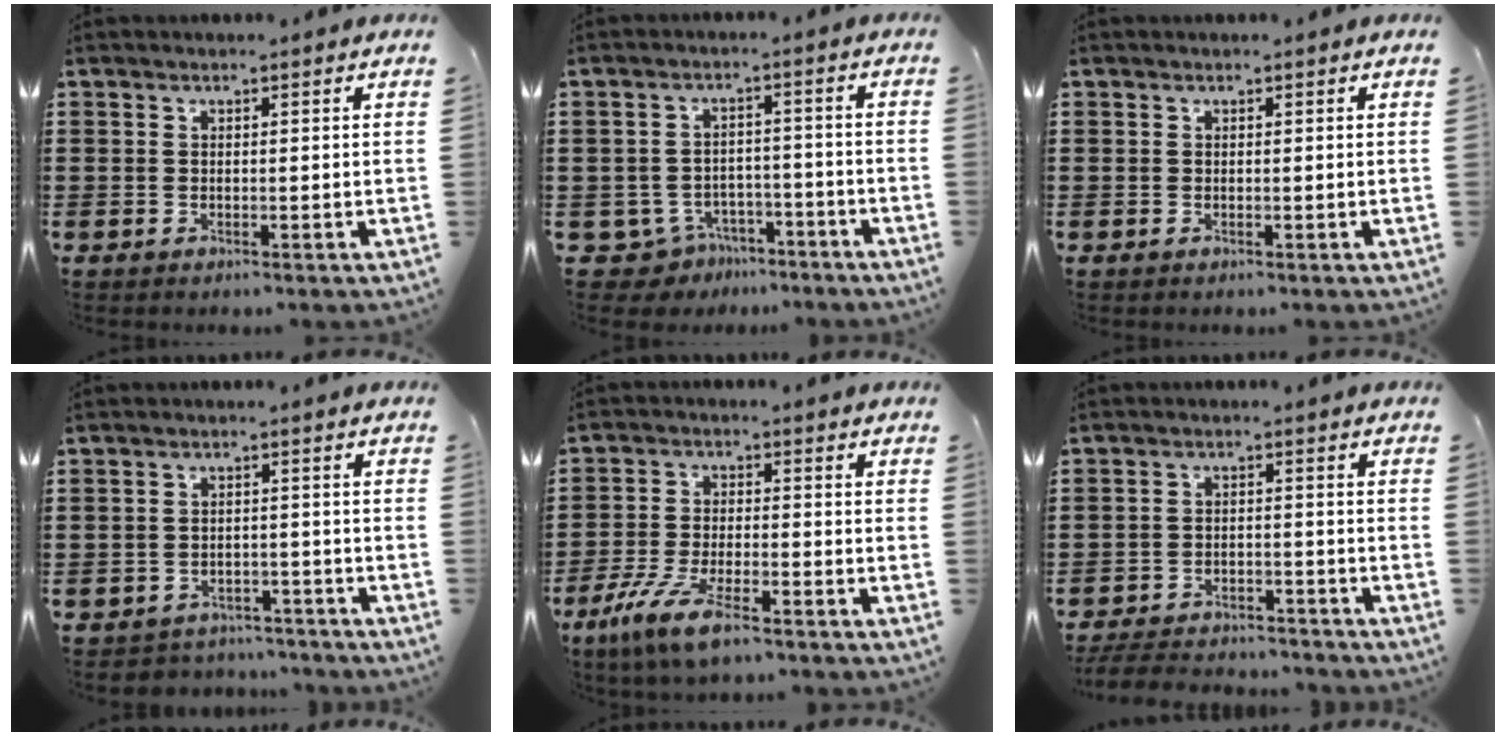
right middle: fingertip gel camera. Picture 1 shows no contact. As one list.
[{"total": 4.7, "force": [-4.1, 2.1, 0.8], "torque": [-0.043, 0.003, -0.089]}, {"total": 0.0}, {"total": 2.9, "force": [-2.8, 0.6, -0.3], "torque": [-0.003, 0.003, -0.063]}, {"total": 7.6, "force": [-5.3, 1.5, 5.2], "torque": [-0.123, -0.009, -0.104]}, {"total": 4.6, "force": [-4.6, 0.7, 0.6], "torque": [-0.022, 0.004, -0.097]}]